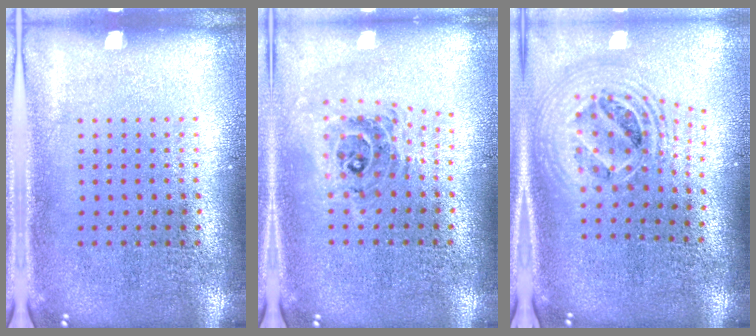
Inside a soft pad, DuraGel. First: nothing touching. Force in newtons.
{"total": 0.8, "press": 0.8, "slide": 0.2}
{"total": 2.3, "press": 1.8, "slide": 1.5}